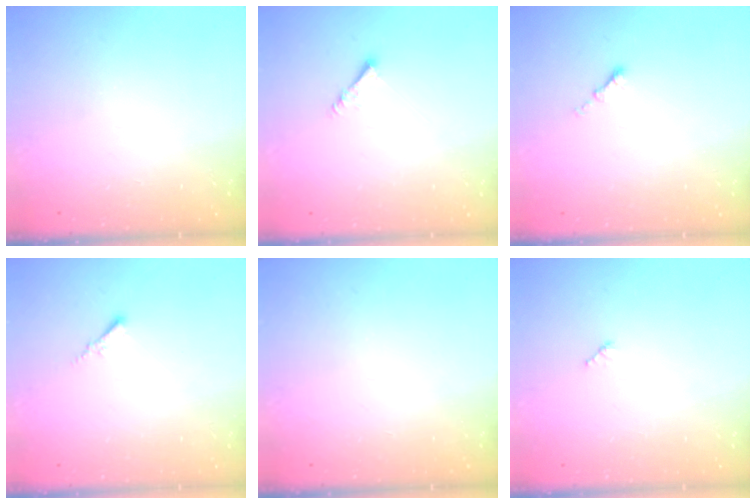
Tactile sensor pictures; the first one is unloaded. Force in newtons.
{"total": 1.6, "press": 1.6, "slide": 0.3}
{"total": 1.1, "press": 1.0, "slide": 0.5}
{"total": 0.5, "press": 0.4, "slide": 0.3}
{"total": 0.0}
{"total": 2.5, "press": 2.5, "slide": 0.3}